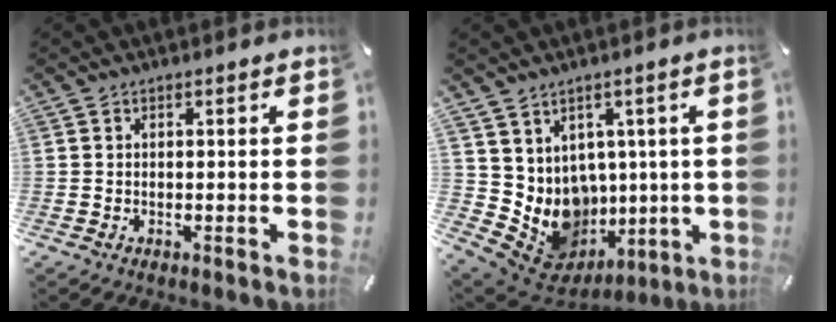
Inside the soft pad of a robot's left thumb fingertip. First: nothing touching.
{"total": 10.6, "force": [1.1, 10.0, 3.5], "torque": [-0.084, -0.036, 0.045]}